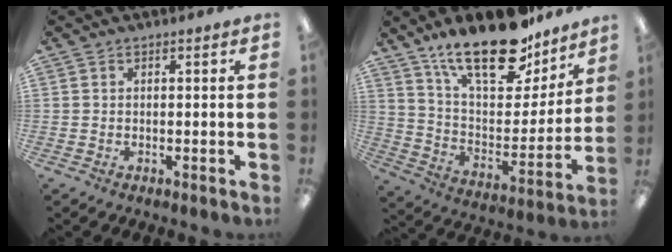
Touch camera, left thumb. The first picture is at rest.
{"total": 23.9, "force": [17.3, 9.6, 13.5], "torque": [-0.214, -0.108, 0.300]}